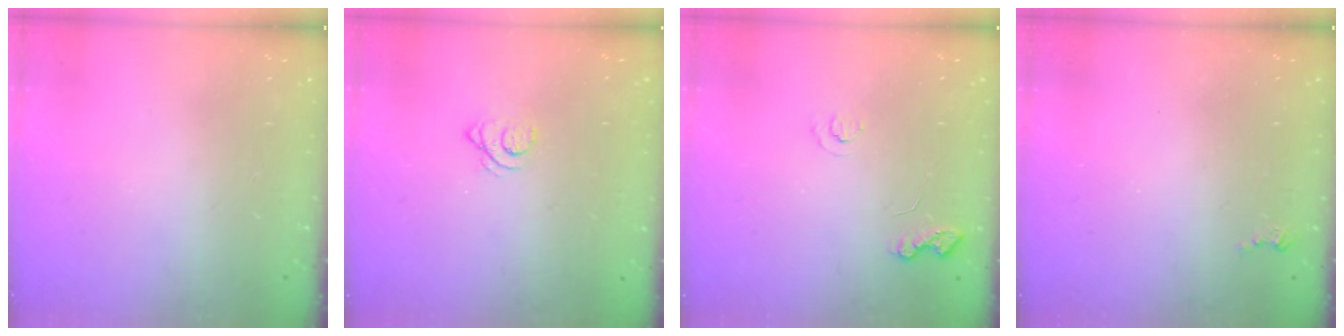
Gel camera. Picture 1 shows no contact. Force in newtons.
{"total": 2.1, "press": 2.1, "slide": 0.2}
{"total": 4.7, "press": 4.7, "slide": 0.5}
{"total": 2.5, "press": 2.5, "slide": 0.3}